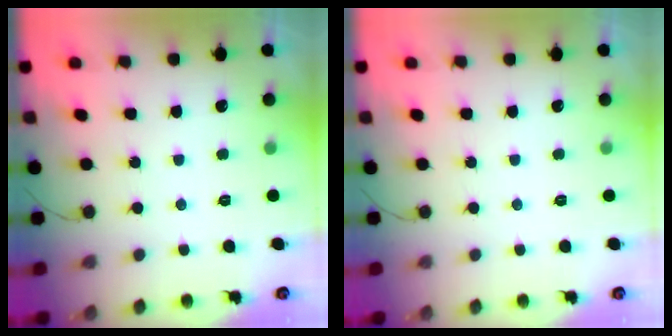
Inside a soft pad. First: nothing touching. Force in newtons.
{"total": 0.0}